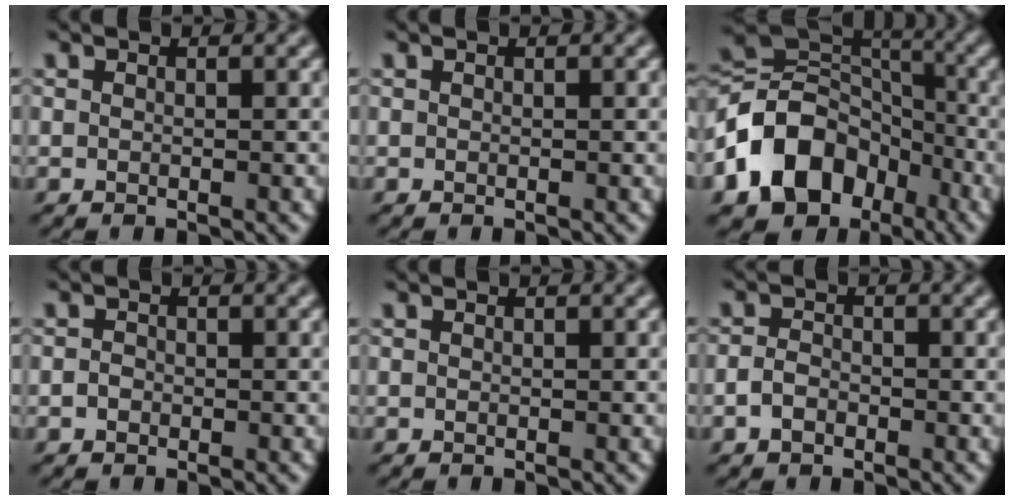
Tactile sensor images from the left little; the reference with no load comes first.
{"total": 0.0}
{"total": 11.5, "force": [-5.0, 8.6, 5.9], "torque": [-0.118, 0.003, -0.099]}
{"total": 0.8, "force": [-0.3, 0.7, 0.3], "torque": [-0.003, 0.000, -0.014]}
{"total": 0.0}
{"total": 1.6, "force": [-0.9, 1.1, 0.8], "torque": [-0.019, 0.003, -0.022]}